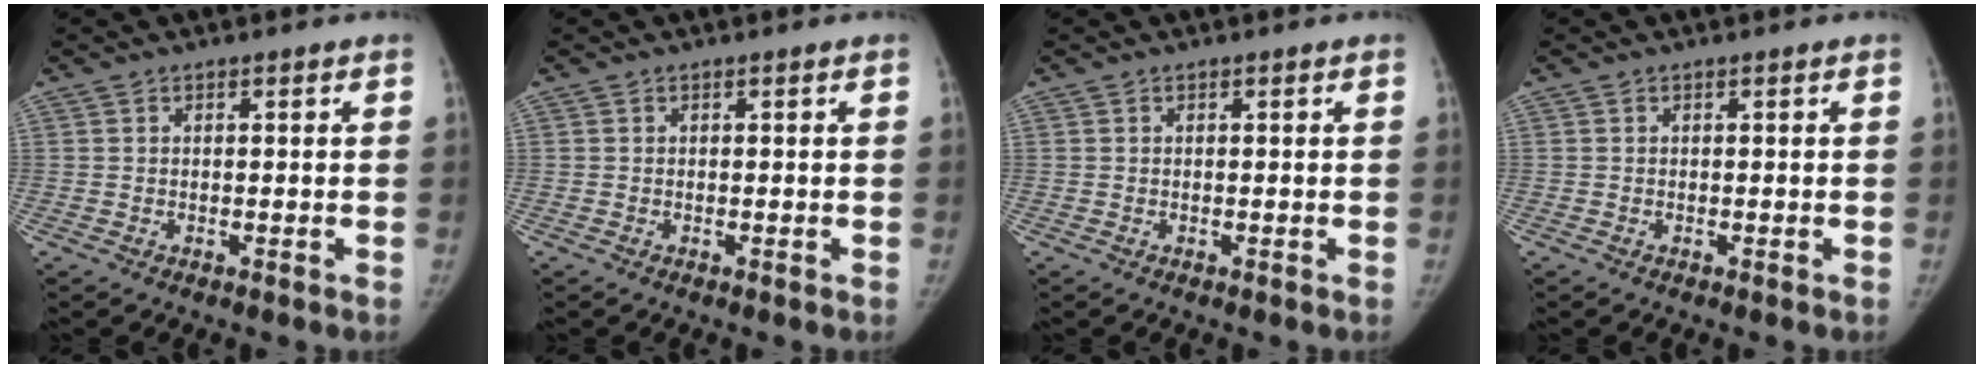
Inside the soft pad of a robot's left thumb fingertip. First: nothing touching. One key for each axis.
{"total": 0.0}
{"total": 0.0}
{"total": 0.0}